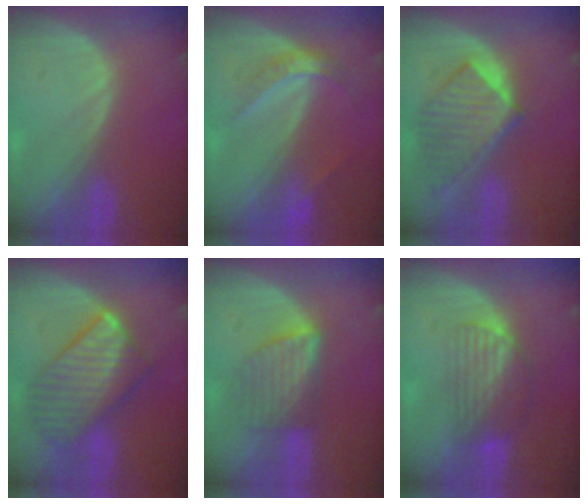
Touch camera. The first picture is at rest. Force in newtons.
{"total": 4.7, "press": 4.2, "slide": 2.1}
{"total": 7.6, "press": 7.5, "slide": 1.1}
{"total": 10.1, "press": 10.1, "slide": 0.9}
{"total": 5.9, "press": 5.7, "slide": 1.5}
{"total": 6.6, "press": 5.8, "slide": 3.0}